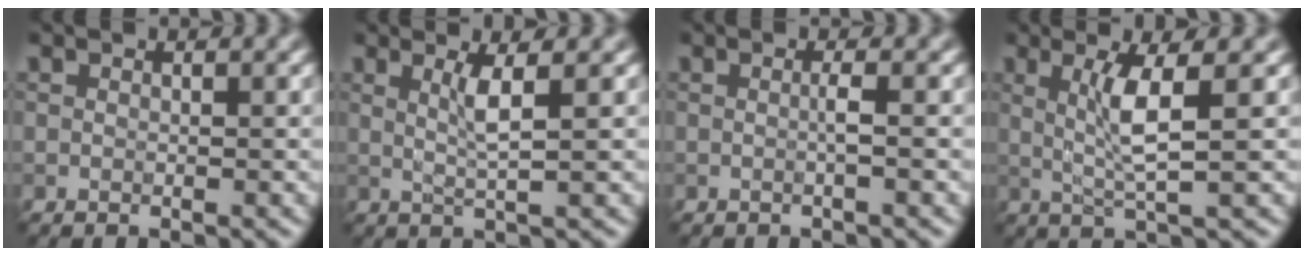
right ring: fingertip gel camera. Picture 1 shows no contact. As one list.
[{"total": 2.5, "force": [0.7, 0.4, 2.4], "torque": [-0.044, -0.002, 0.014]}, {"total": 1.1, "force": [-0.1, 0.1, 1.0], "torque": [-0.018, -0.002, -0.005]}, {"total": 3.7, "force": [0.8, 0.3, 3.6], "torque": [-0.077, -0.002, 0.021]}]